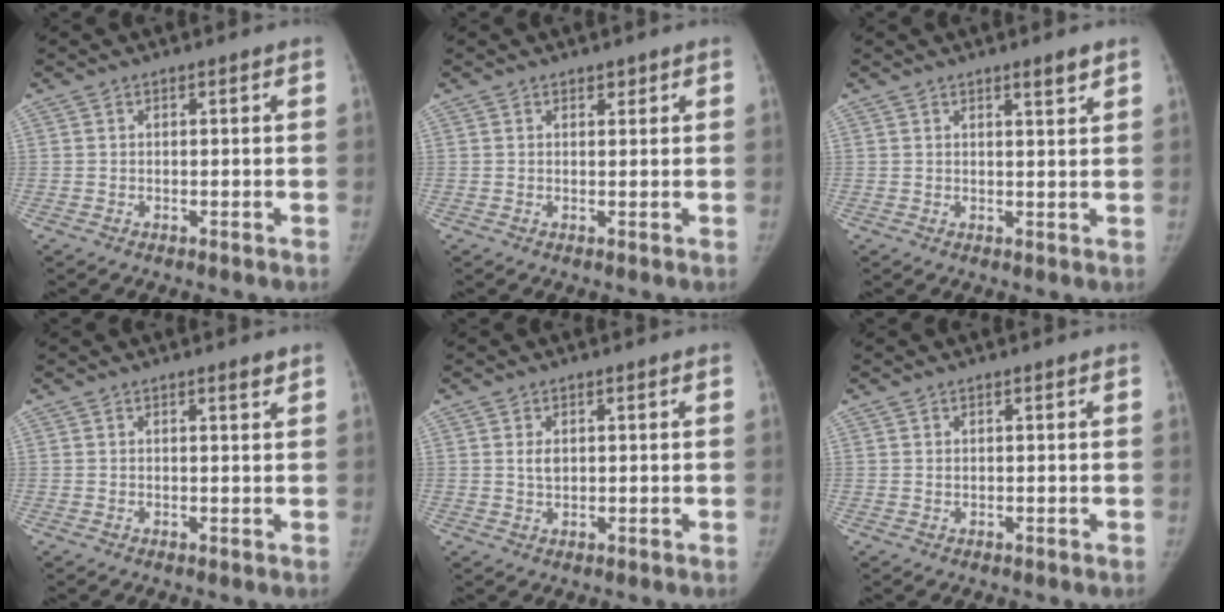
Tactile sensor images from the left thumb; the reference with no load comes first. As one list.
[{"total": 0.9, "force": [0.7, 0.5, 0.2], "torque": [0.005, -0.005, 0.008]}, {"total": 2.7, "force": [2.0, 0.2, 1.8], "torque": [-0.024, -0.015, 0.031]}, {"total": 1.4, "force": [1.1, 0.2, 0.9], "torque": [-0.011, -0.008, 0.017]}, {"total": 2.1, "force": [0.5, 1.3, 1.5], "torque": [-0.022, -0.004, 0.012]}, {"total": 0.0}]